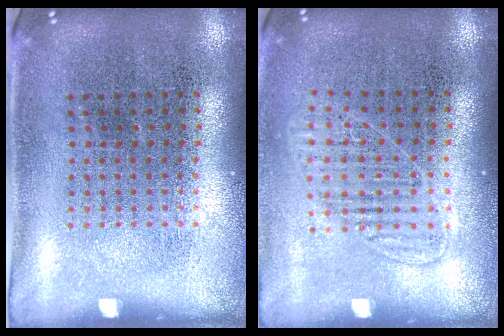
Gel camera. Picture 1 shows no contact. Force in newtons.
{"total": 1.3, "press": 1.2, "slide": 0.7}